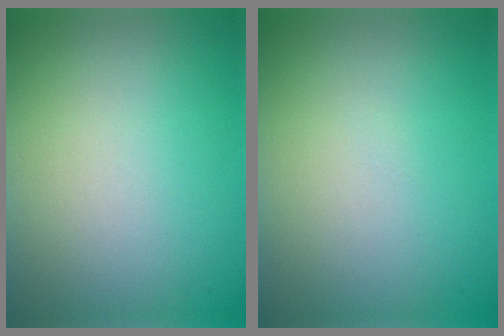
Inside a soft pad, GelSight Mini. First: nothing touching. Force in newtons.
{"total": 0.0}